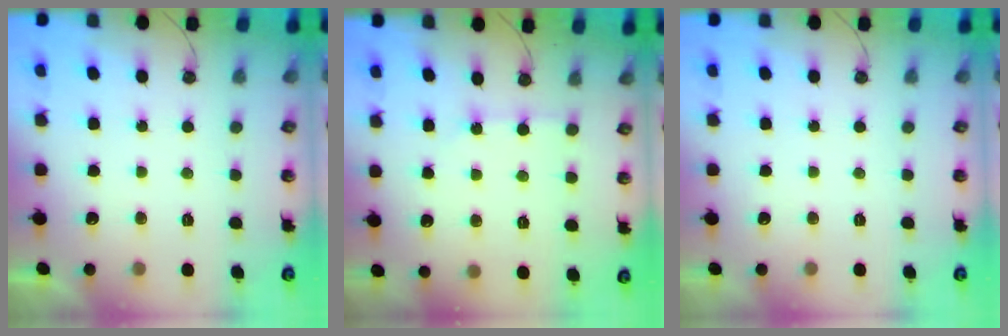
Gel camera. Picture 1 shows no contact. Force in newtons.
{"total": 2.4, "press": 2.4, "slide": 0.3}
{"total": 0.0}